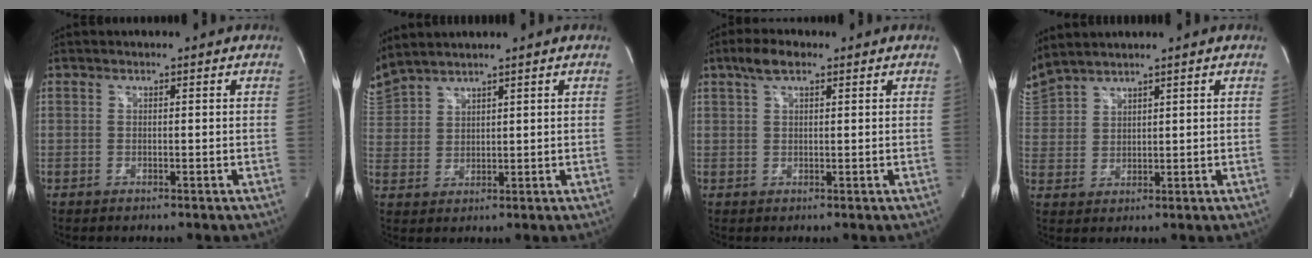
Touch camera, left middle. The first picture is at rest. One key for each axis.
{"total": 7.0, "fx": 6.6, "fy": 0.7, "fz": 2.3, "tx": -0.069, "ty": 0.021, "tz": 0.142}
{"total": 3.8, "fx": 2.4, "fy": 1.2, "fz": 2.6, "tx": -0.060, "ty": 0.015, "tz": 0.047}
{"total": 6.1, "fx": 5.8, "fy": 0.4, "fz": 2.1, "tx": -0.065, "ty": 0.020, "tz": 0.127}